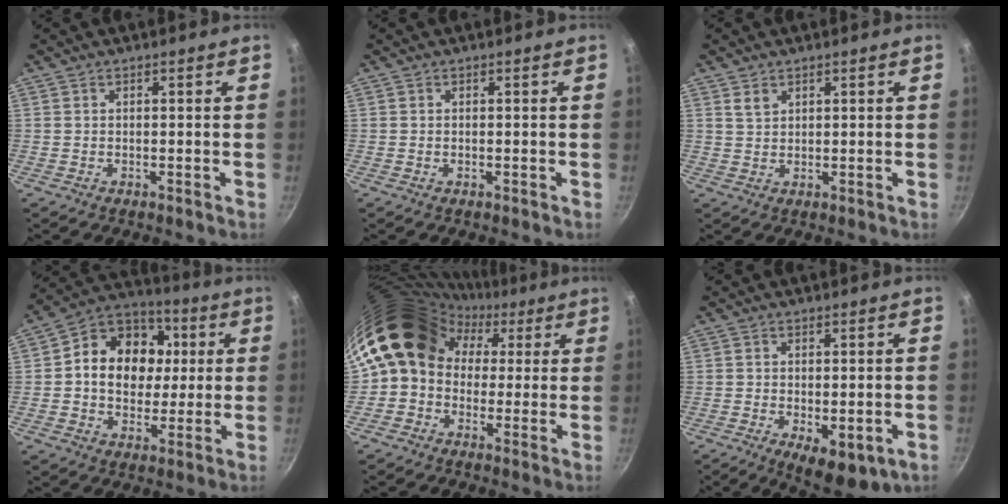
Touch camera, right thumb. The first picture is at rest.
{"total": 0.0}
{"total": 2.3, "force": [1.3, 1.4, 1.2], "torque": [-0.018, -0.002, 0.027]}
{"total": 16.2, "force": [1.9, 13.1, 9.5], "torque": [-0.125, 0.017, 0.017]}
{"total": 15.8, "force": [2.7, 13.4, 7.9], "torque": [-0.107, 0.050, 0.024]}
{"total": 10.5, "force": [-3.6, 4.7, 8.7], "torque": [-0.108, -0.008, -0.039]}